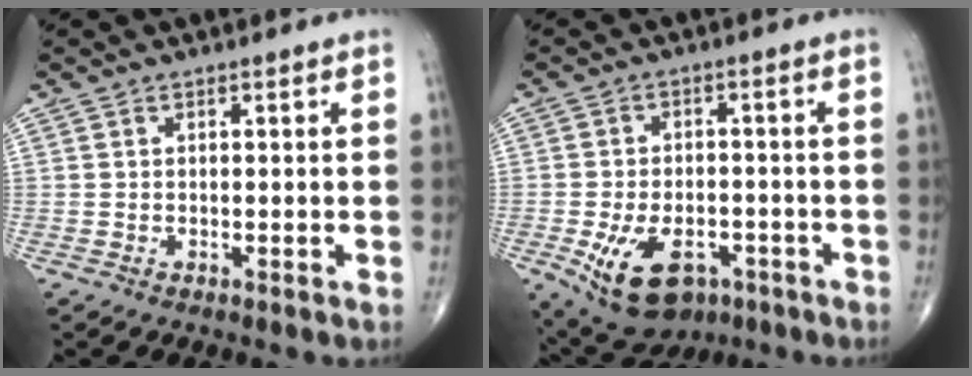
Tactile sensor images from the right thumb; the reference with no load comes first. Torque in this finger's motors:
{"motor_torque": [-0.07, 0.12, 0.65, 0.18, 0.15]}